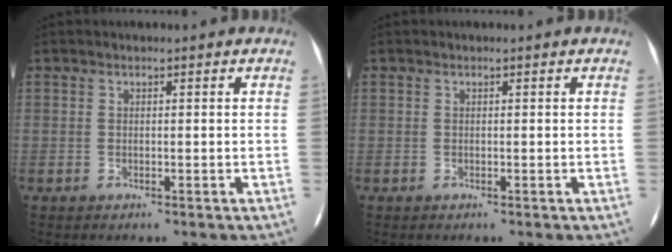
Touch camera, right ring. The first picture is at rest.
{"total": 0.0}